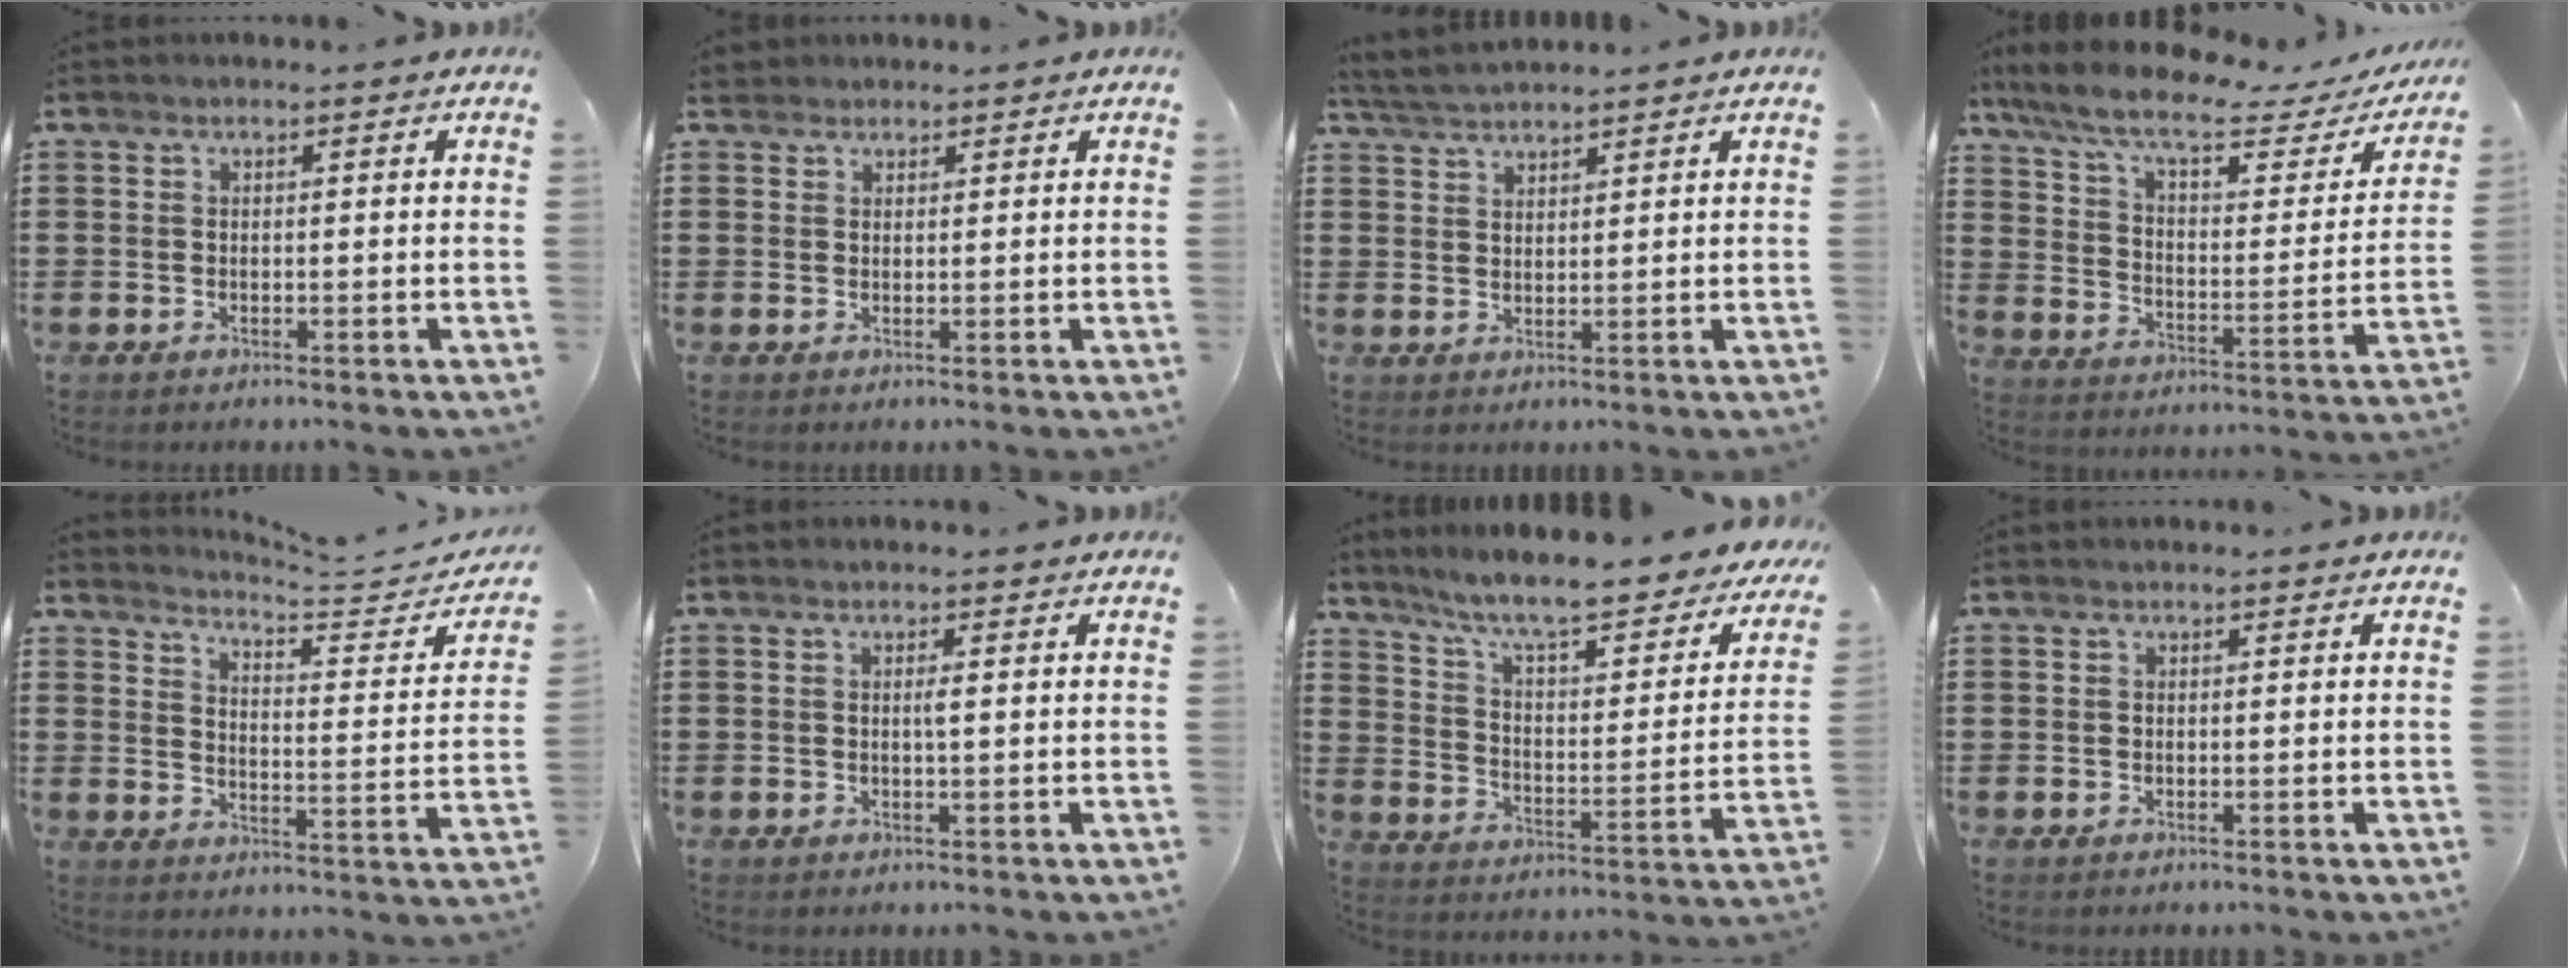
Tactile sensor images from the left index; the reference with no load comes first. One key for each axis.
{"total": 1.7, "fx": 1.5, "fy": 0.8, "fz": 0.1, "tx": -0.006, "ty": 0.006, "tz": 0.031}
{"total": 3.3, "fx": 3.2, "fy": 0.2, "fz": 0.7, "tx": -0.025, "ty": -0.005, "tz": 0.059}
{"total": 9.9, "fx": 7.4, "fy": 2.0, "fz": 6.2, "tx": -0.147, "ty": -0.033, "tz": 0.126}
{"total": 3.6, "fx": 3.4, "fy": -0.1, "fz": 1.2, "tx": -0.037, "ty": -0.034, "tz": 0.049}
{"total": 1.1, "fx": 0.2, "fy": -0.1, "fz": 1.1, "tx": -0.020, "ty": -0.003, "tz": 0.003}
{"total": 8.6, "fx": 7.2, "fy": 0.4, "fz": 4.6, "tx": -0.117, "ty": -0.053, "tz": 0.120}
{"total": 0.0}